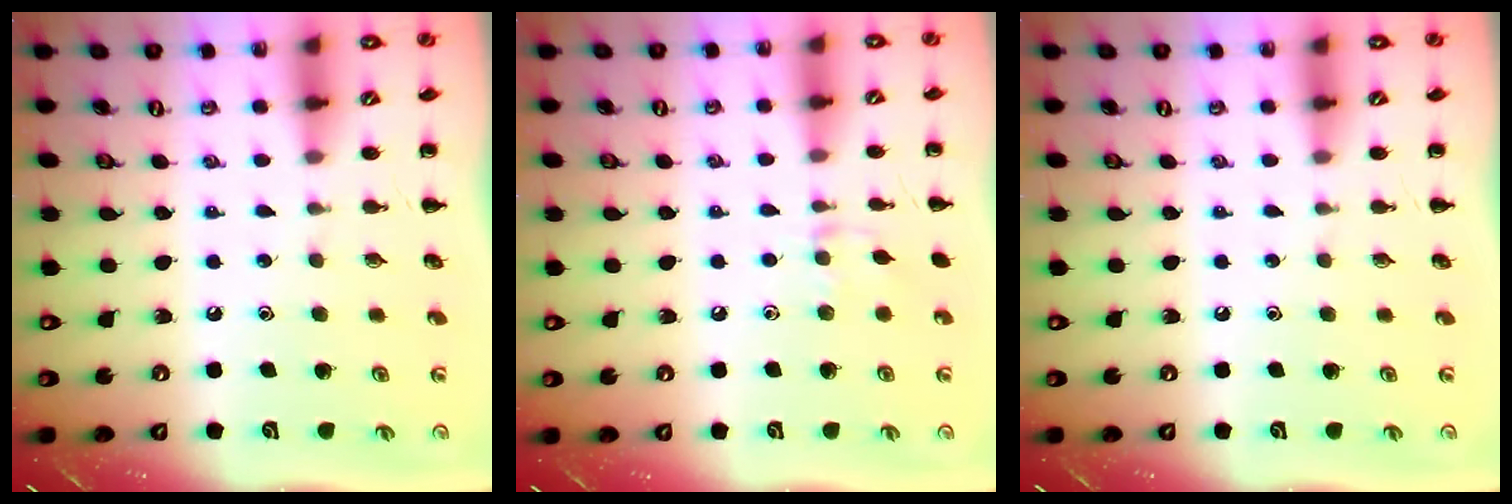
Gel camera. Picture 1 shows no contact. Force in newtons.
{"total": 5.2, "press": 4.8, "slide": 1.8}
{"total": 0.0}